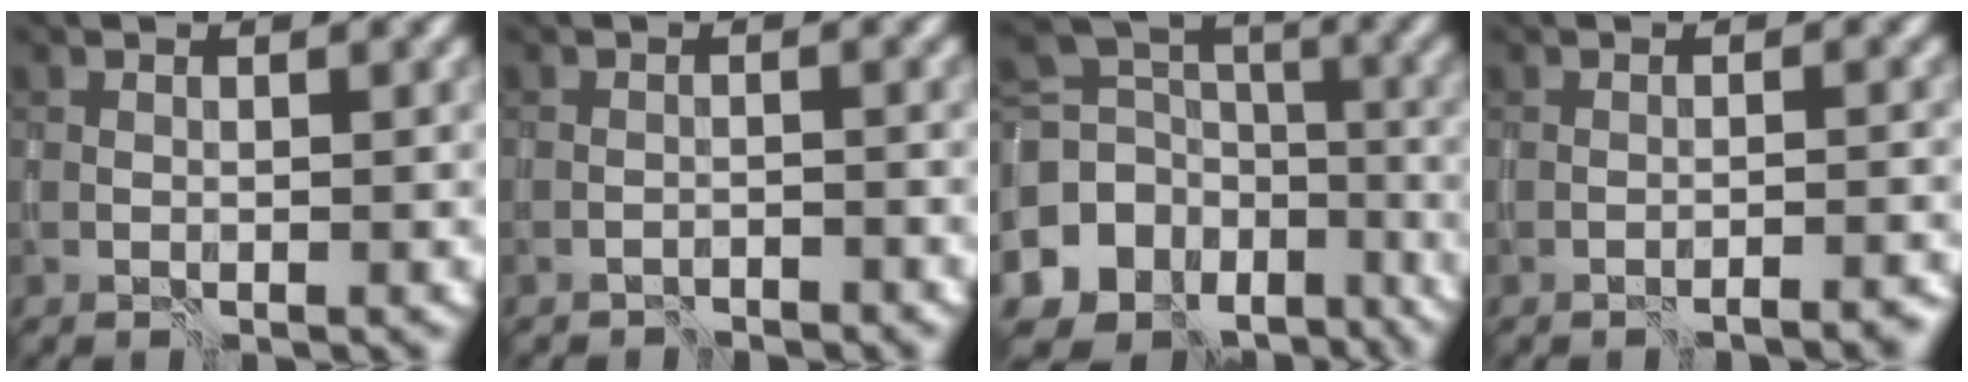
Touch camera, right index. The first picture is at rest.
{"total": 1.4, "force": [-1.4, 0.1, -0.2], "torque": [0.002, 0.002, -0.028]}
{"total": 13.5, "force": [-6.7, 10.4, 5.4], "torque": [-0.151, -0.021, -0.093]}
{"total": 1.9, "force": [-1.6, 0.1, 1.1], "torque": [-0.003, -0.002, -0.031]}